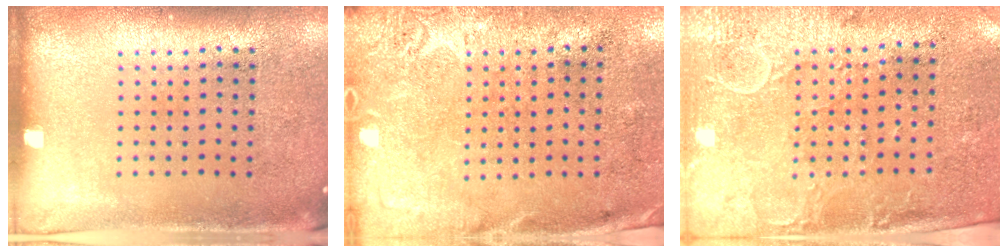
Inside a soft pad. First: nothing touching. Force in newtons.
{"total": 2.7, "press": 2.2, "slide": 1.7}
{"total": 2.9, "press": 2.4, "slide": 1.7}